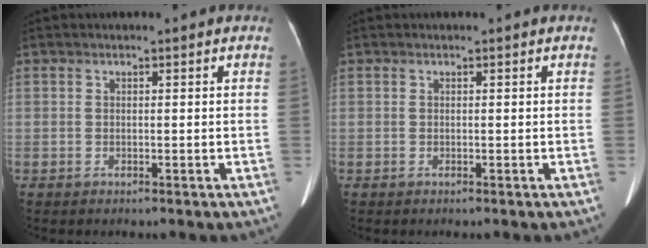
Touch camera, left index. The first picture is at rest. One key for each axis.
{"total": 0.0}